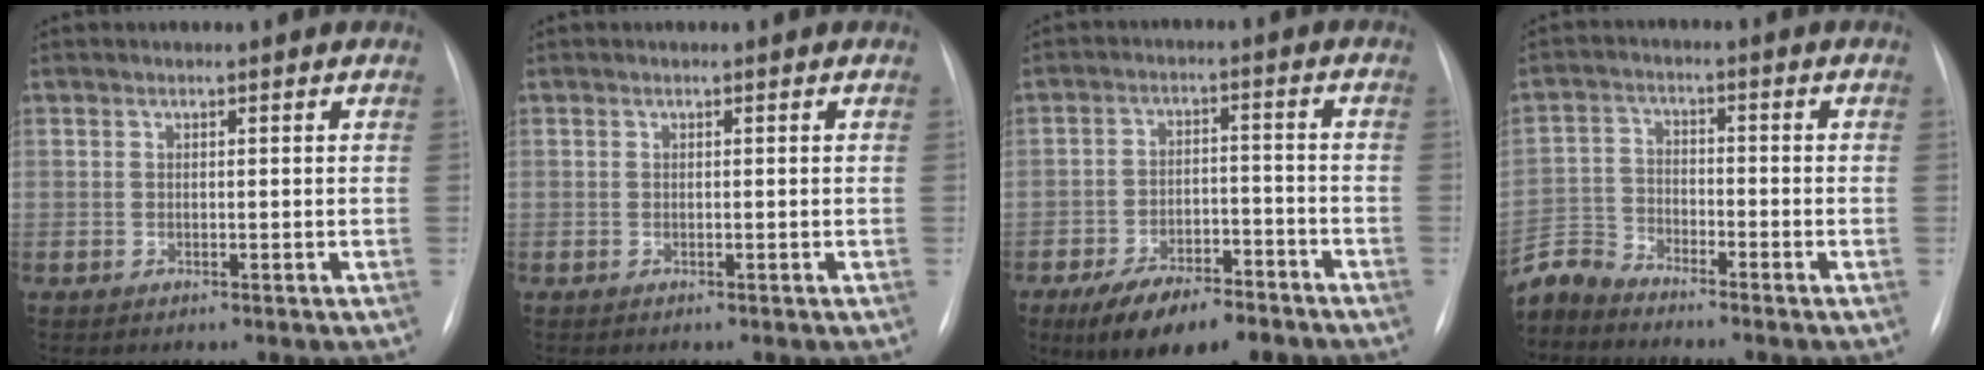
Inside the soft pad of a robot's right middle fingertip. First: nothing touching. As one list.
[{"total": 0.0}, {"total": 11.4, "force": [-8.3, 4.2, 6.5], "torque": [-0.106, -0.003, -0.134]}, {"total": 6.3, "force": [-6.2, 0.9, 0.1], "torque": [-0.008, -0.001, -0.128]}]